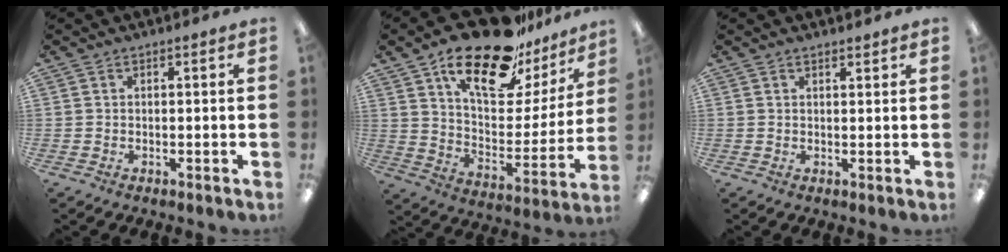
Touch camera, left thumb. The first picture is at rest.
{"total": 23.8, "force": [17.6, 8.9, 13.3], "torque": [-0.212, -0.111, 0.298]}
{"total": 1.2, "force": [1.2, 0.2, 0.3], "torque": [-0.006, -0.002, 0.022]}